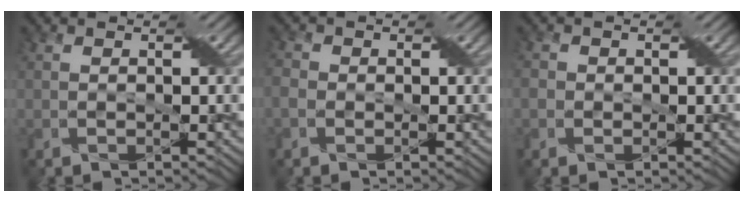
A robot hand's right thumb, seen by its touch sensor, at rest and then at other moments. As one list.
[{"total": 2.0, "force": [-0.6, 1.6, 0.9], "torque": [-0.026, 0.002, -0.019]}, {"total": 1.5, "force": [-0.2, 1.4, 0.4], "torque": [-0.009, -0.002, -0.006]}]